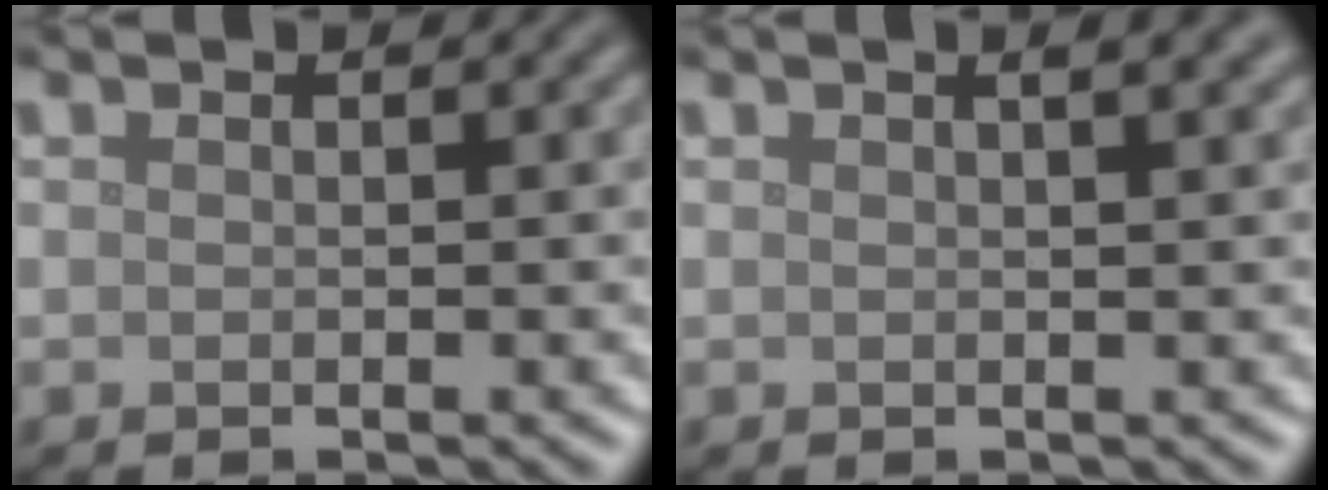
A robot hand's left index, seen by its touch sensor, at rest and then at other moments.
{"total": 3.0, "force": [1.5, 1.2, 2.2], "torque": [-0.008, 0.010, 0.001]}